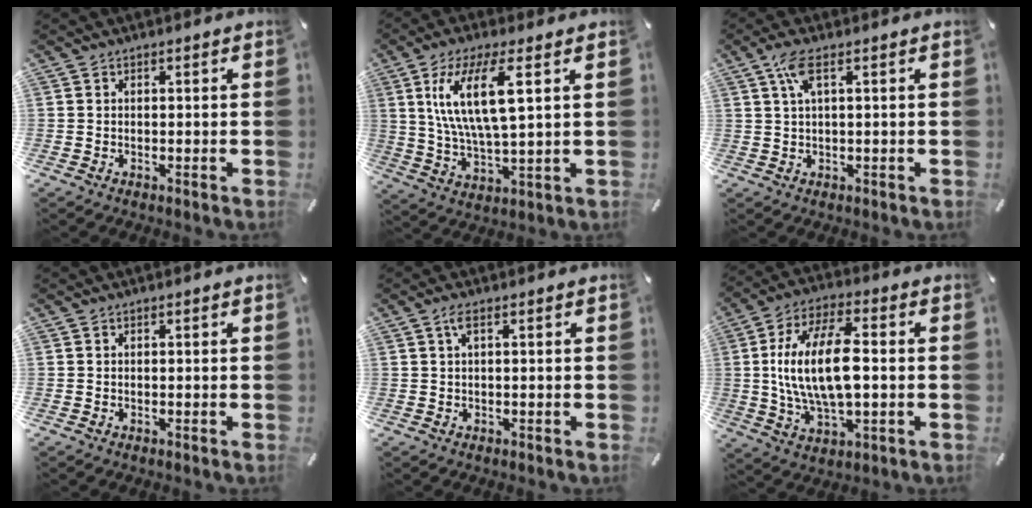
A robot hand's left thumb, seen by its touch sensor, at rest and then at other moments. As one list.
[{"total": 13.6, "force": [5.0, 4.0, 12.0], "torque": [-0.264, -0.001, 0.080]}, {"total": 4.7, "force": [1.7, 1.1, 4.2], "torque": [-0.088, 0.004, 0.028]}, {"total": 0.0}, {"total": 2.1, "force": [0.5, 0.4, 2.0], "torque": [-0.041, 0.003, 0.008]}, {"total": 16.9, "force": [0.5, 7.6, 15.0], "torque": [-0.312, -0.001, 0.006]}]